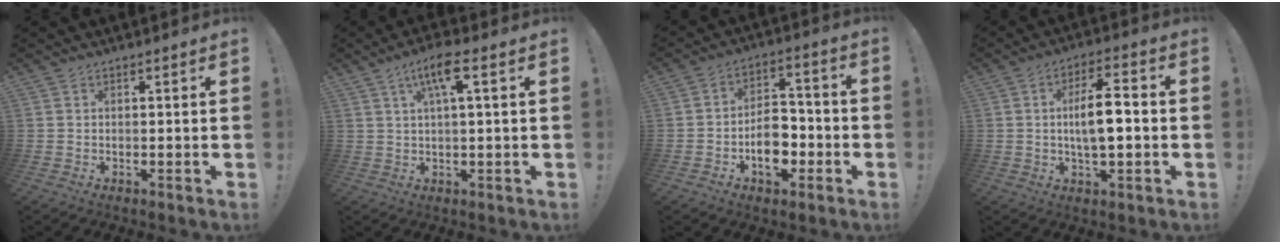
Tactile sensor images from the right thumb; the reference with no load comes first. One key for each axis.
{"total": 8.0, "fx": 2.8, "fy": 1.6, "fz": 7.3, "tx": -0.131, "ty": 0.002, "tz": 0.045}
{"total": 11.3, "fx": -3.8, "fy": 7.5, "fz": 7.6, "tx": -0.112, "ty": 0.026, "tz": -0.064}
{"total": 9.9, "fx": -0.7, "fy": 3.6, "fz": 9.2, "tx": -0.162, "ty": 0.007, "tz": -0.018}